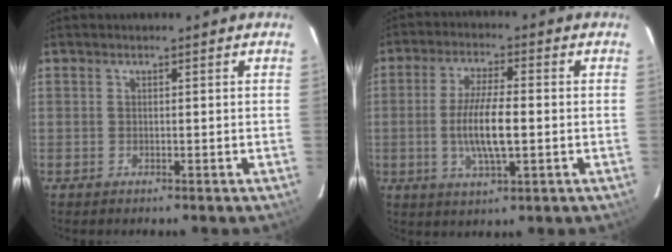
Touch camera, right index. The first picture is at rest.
{"total": 9.0, "force": [-1.2, 2.2, 8.6], "torque": [-0.168, -0.005, -0.023]}